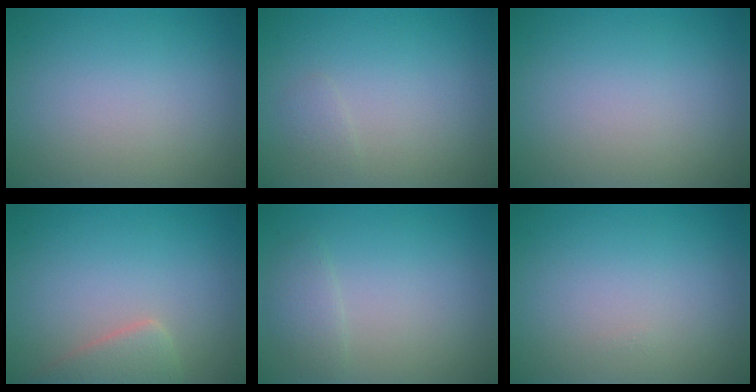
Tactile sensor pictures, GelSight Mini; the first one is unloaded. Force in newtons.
{"total": 0.7, "press": 0.7, "slide": 0.1}
{"total": 0.0}
{"total": 2.6, "press": 2.6, "slide": 0.3}
{"total": 1.5, "press": 1.5, "slide": 0.1}
{"total": 0.0}